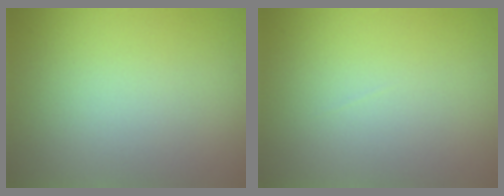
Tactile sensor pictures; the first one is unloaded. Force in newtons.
{"total": 0.0}